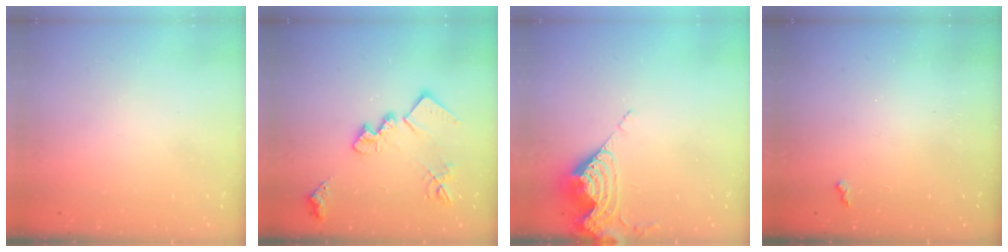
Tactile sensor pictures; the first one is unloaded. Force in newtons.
{"total": 17.8, "press": 17.7, "slide": 1.2}
{"total": 8.6, "press": 8.5, "slide": 0.9}
{"total": 1.9, "press": 1.8, "slide": 0.5}